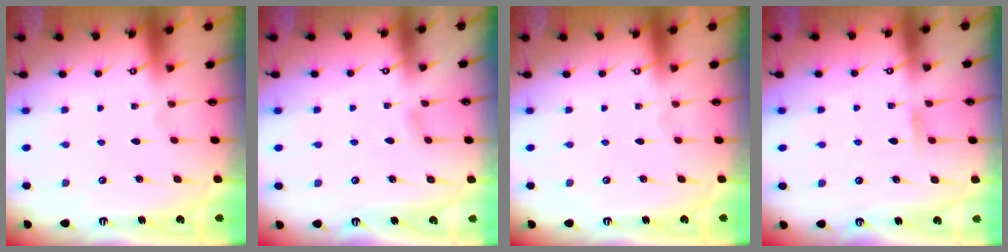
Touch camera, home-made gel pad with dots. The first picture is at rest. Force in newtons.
{"total": 3.6, "press": 3.6, "slide": 0.3}
{"total": 0.0}
{"total": 4.6, "press": 4.6, "slide": 0.5}